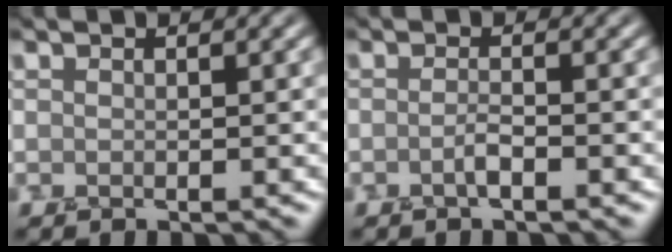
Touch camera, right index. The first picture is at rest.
{"total": 1.3, "force": [-0.6, 0.2, 1.1], "torque": [-0.021, 0.003, -0.013]}